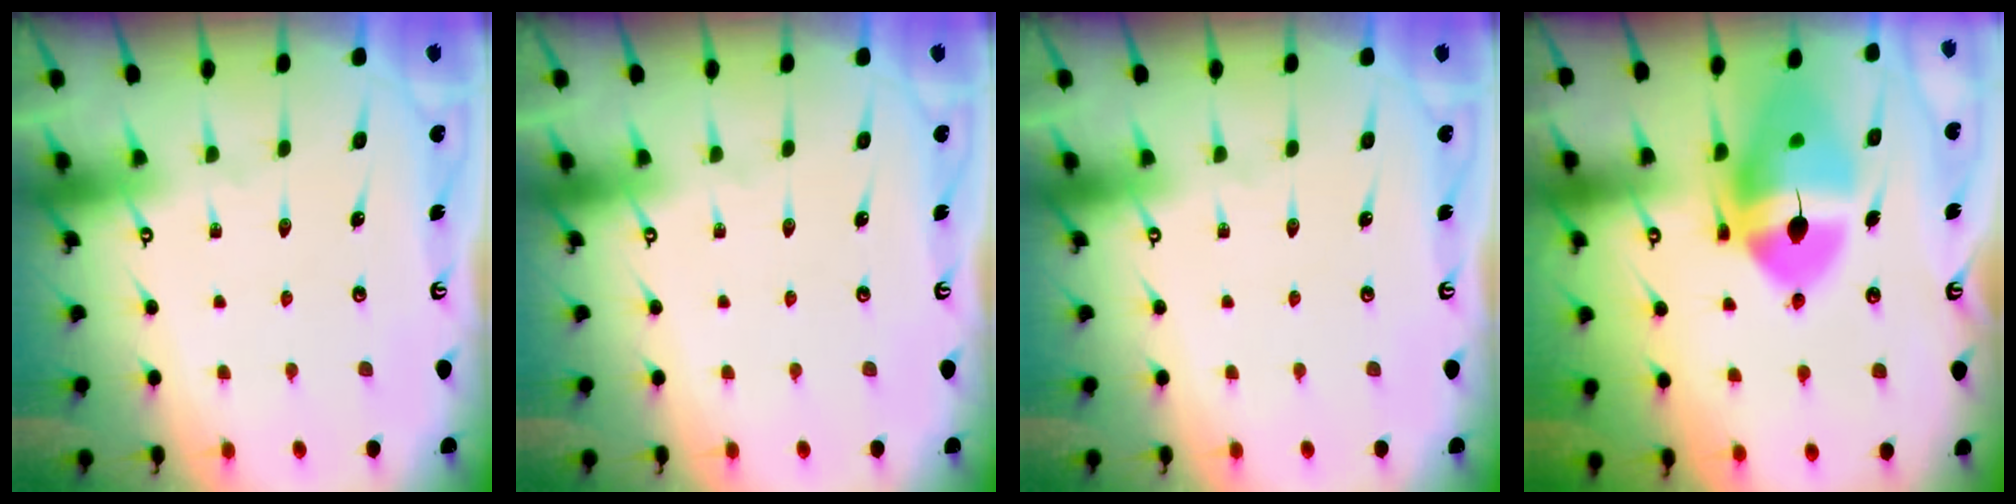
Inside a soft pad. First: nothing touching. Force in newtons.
{"total": 0.0}
{"total": 0.0}
{"total": 17.0, "press": 16.9, "slide": 2.2}